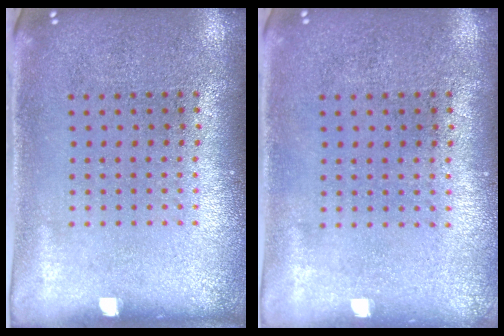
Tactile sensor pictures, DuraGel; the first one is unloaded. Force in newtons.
{"total": 0.0}